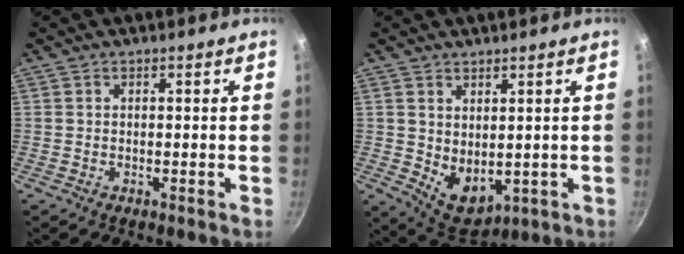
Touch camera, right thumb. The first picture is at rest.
{"total": 7.4, "force": [1.3, 4.8, 5.4], "torque": [-0.066, -0.026, 0.043]}